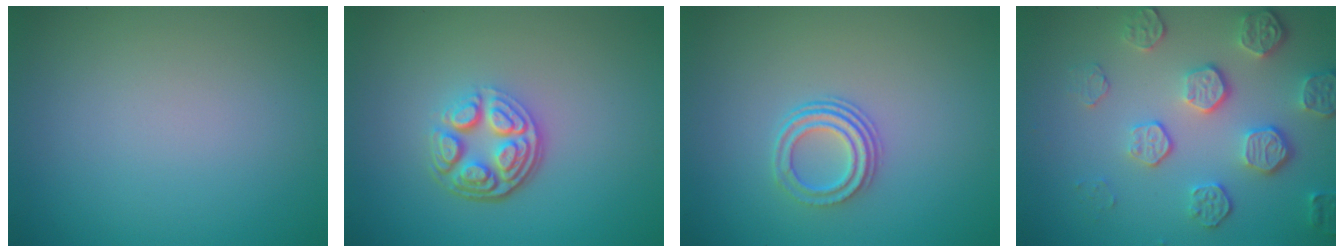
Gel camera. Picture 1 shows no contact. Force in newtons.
{"total": 4.6, "press": 3.3, "slide": 3.2}
{"total": 3.0, "press": 2.2, "slide": 2.0}
{"total": 5.4, "press": 4.2, "slide": 3.3}